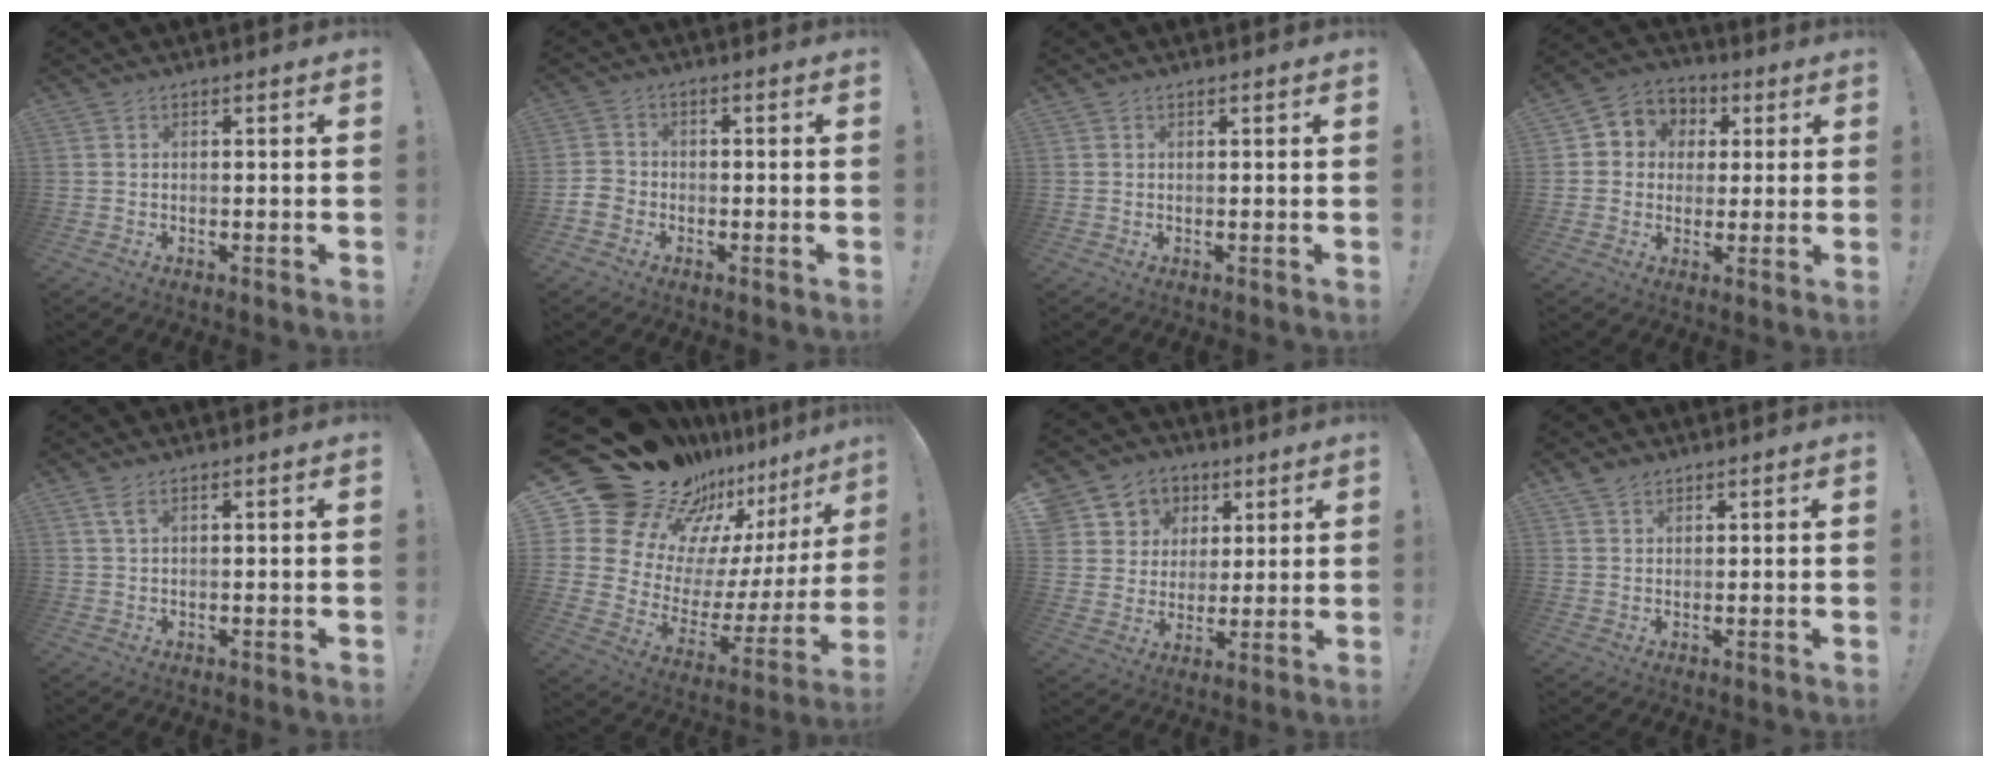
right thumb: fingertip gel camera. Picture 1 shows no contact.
{"total": 4.2, "force": [-2.3, 3.3, 1.5], "torque": [-0.035, 0.013, -0.041]}
{"total": 0.0}
{"total": 6.9, "force": [0.0, 6.7, 1.6], "torque": [-0.017, 0.006, 0.006]}
{"total": 2.6, "force": [1.3, 0.8, 2.1], "torque": [-0.038, -0.001, 0.023]}
{"total": 20.9, "force": [14.3, 12.0, 9.5], "torque": [-0.123, -0.139, 0.302]}
{"total": 9.3, "force": [3.7, 8.4, 1.5], "torque": [-0.022, -0.025, 0.081]}
{"total": 2.4, "force": [1.8, 1.4, 0.9], "torque": [-0.019, -0.006, 0.034]}